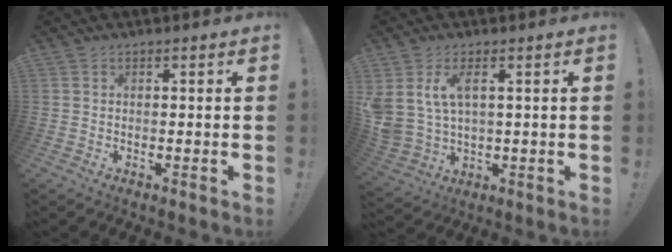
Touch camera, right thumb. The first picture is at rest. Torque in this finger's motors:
{"motor_torque": [0.19, 0.35, 0.44, 0.51, 0.36]}